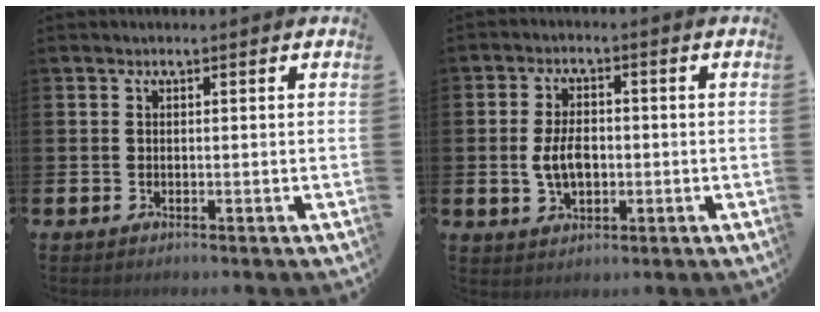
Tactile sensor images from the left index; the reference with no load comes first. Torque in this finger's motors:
{"motor_torque": [1.26, 0.08, 0.20, 0.15]}